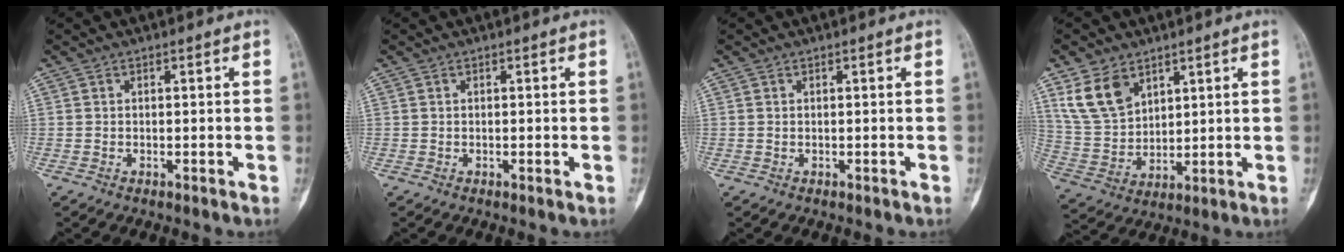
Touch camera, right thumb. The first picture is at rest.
{"total": 0.5, "force": [-0.1, 0.1, 0.5], "torque": [-0.007, -0.001, -0.001]}
{"total": 0.0}
{"total": 10.3, "force": [5.8, 6.7, 5.2], "torque": [-0.088, -0.022, 0.131]}